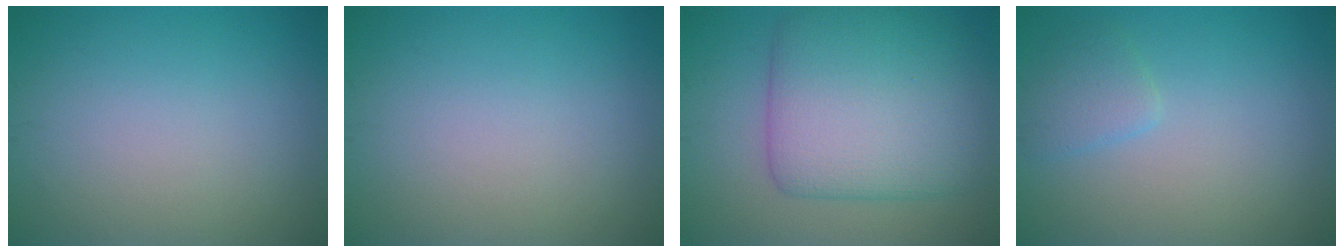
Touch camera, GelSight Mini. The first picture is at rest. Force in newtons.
{"total": 0.0}
{"total": 9.3, "press": 9.3, "slide": 0.1}
{"total": 1.8, "press": 1.8, "slide": 0.2}